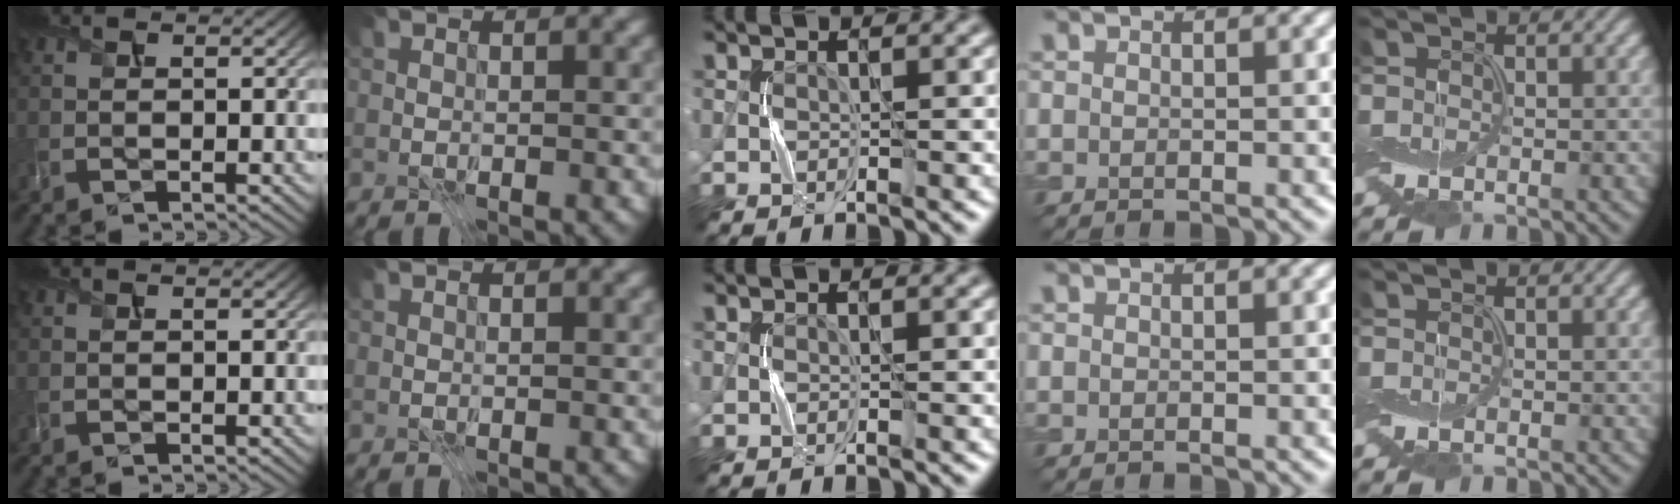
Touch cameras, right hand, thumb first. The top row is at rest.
{}